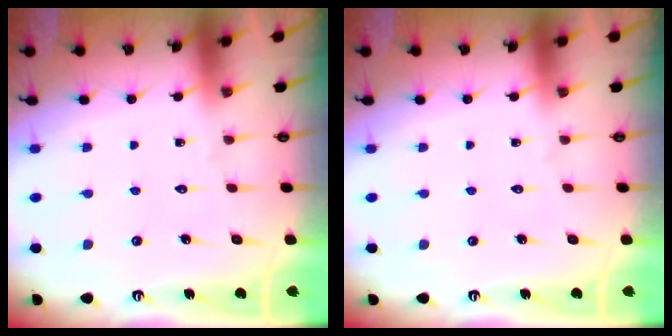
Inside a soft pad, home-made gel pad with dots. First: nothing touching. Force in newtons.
{"total": 0.0}